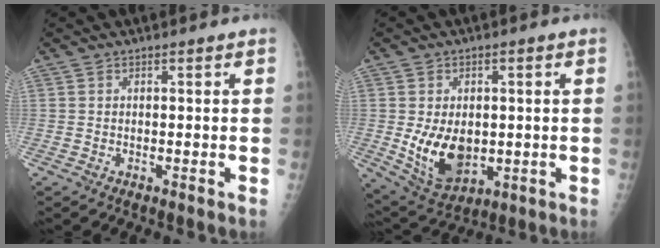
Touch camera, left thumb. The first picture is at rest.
{"total": 11.2, "force": [-1.0, 7.6, 8.2], "torque": [-0.114, -0.012, 0.005]}